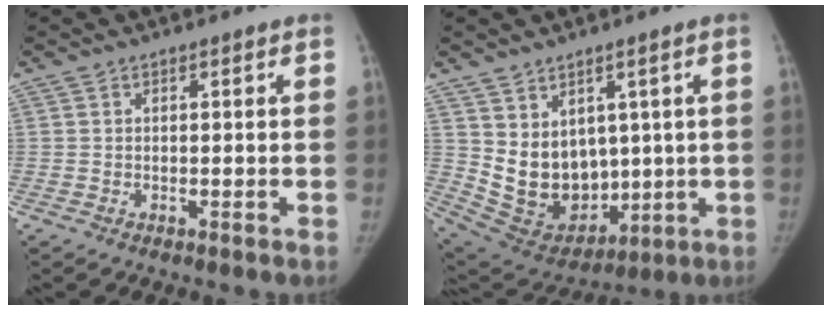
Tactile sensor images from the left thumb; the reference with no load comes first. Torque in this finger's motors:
{"motor_torque": [1.52, 1.54, 0.81, -0.86, 0.32]}